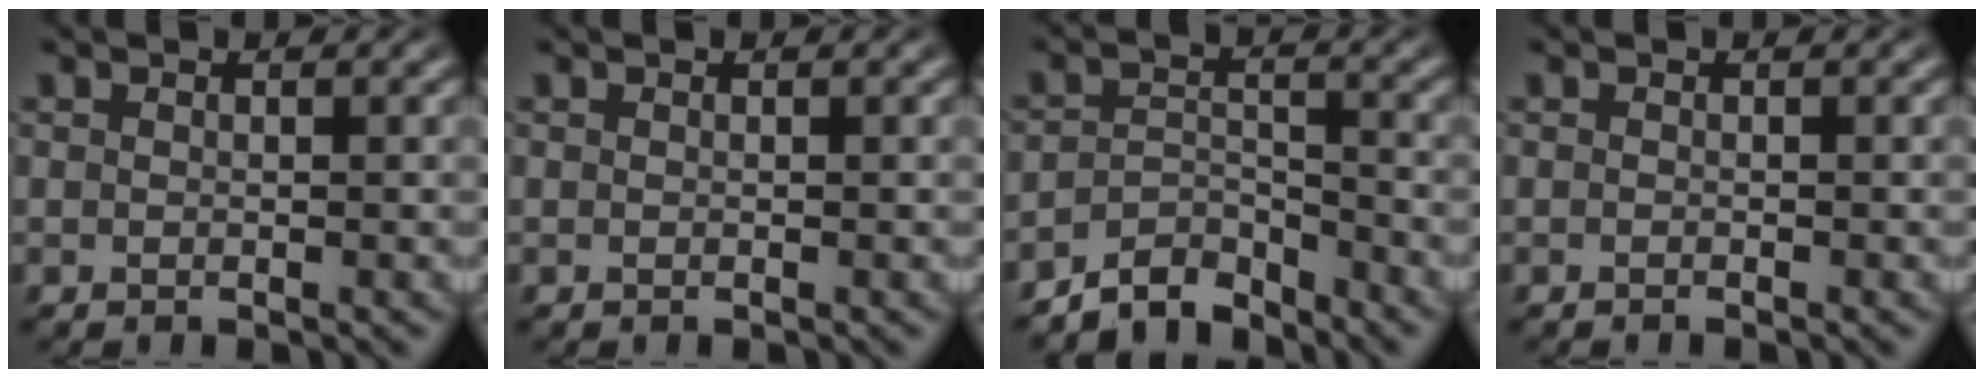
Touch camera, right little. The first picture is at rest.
{"total": 0.0}
{"total": 5.3, "force": [-4.6, 1.9, 1.6], "torque": [-0.022, -0.018, -0.076]}
{"total": 0.5, "force": [-0.4, -0.3, 0.0], "torque": [-0.001, -0.003, -0.005]}